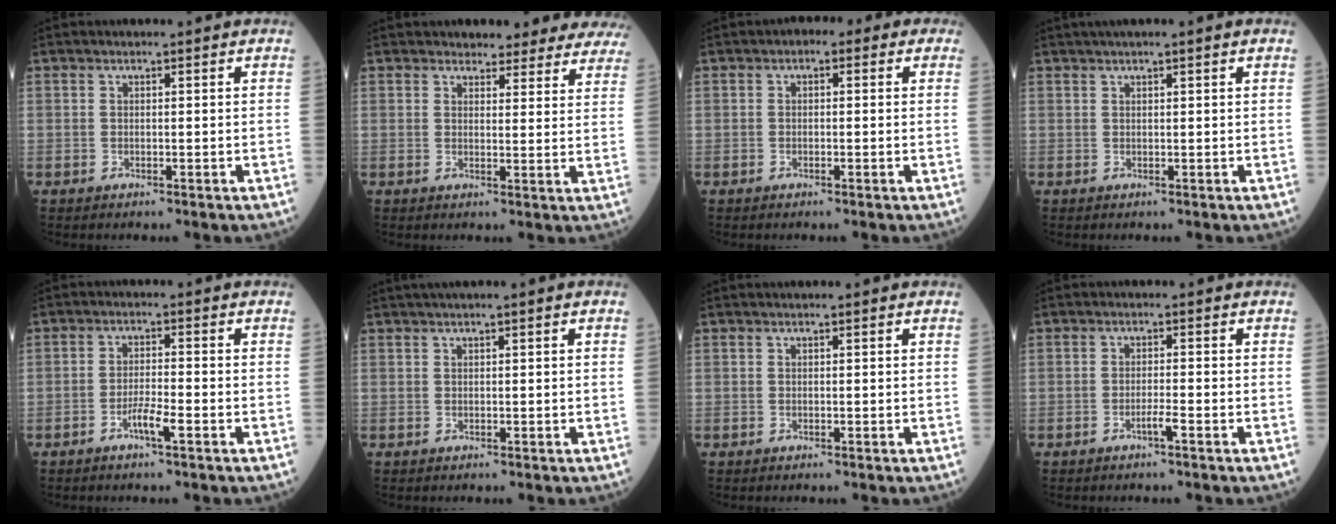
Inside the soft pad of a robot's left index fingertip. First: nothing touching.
{"total": 12.7, "force": [12.0, 3.9, 1.7], "torque": [0.025, -0.018, 0.106]}
{"total": 2.3, "force": [0.6, 1.4, 1.7], "torque": [-0.015, 0.015, -0.006]}
{"total": 2.9, "force": [2.0, -0.2, 2.1], "torque": [-0.031, 0.022, 0.033]}
{"total": 3.3, "force": [-1.9, 0.1, 2.7], "torque": [-0.055, -0.002, -0.037]}
{"total": 1.7, "force": [1.0, -0.2, 1.4], "torque": [-0.028, 0.015, 0.020]}
{"total": 0.0}
{"total": 1.7, "force": [-1.1, -0.2, 1.3], "torque": [-0.025, 0.001, -0.021]}